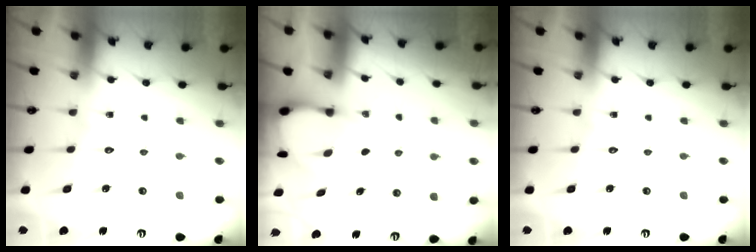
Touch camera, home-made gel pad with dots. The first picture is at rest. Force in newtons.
{"total": 3.1, "press": 3.1, "slide": 0.3}
{"total": 0.0}